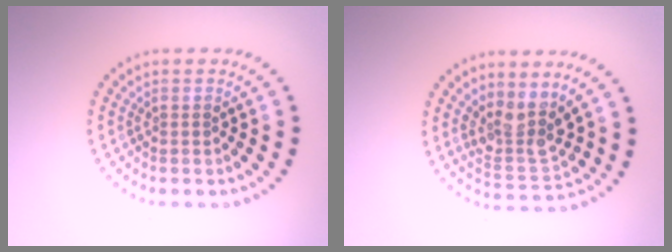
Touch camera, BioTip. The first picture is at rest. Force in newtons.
{"total": 3.7, "press": 3.2, "slide": 1.8}